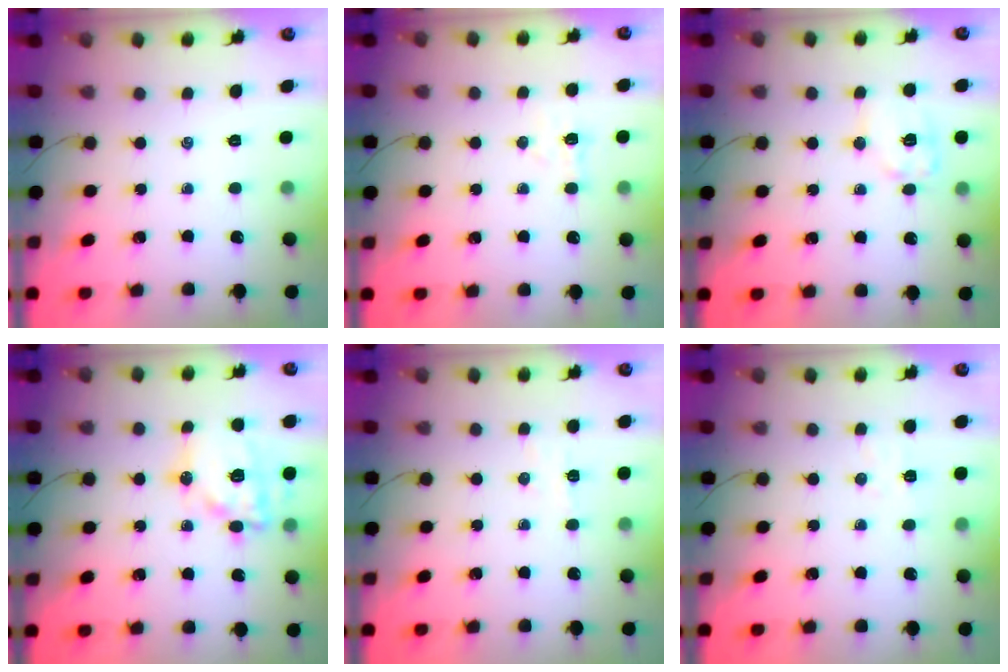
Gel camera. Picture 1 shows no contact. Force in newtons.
{"total": 3.7, "press": 3.5, "slide": 1.2}
{"total": 9.2, "press": 9.2, "slide": 0.9}
{"total": 15.6, "press": 15.5, "slide": 2.2}
{"total": 3.8, "press": 3.6, "slide": 1.1}
{"total": 3.6, "press": 3.5, "slide": 0.7}